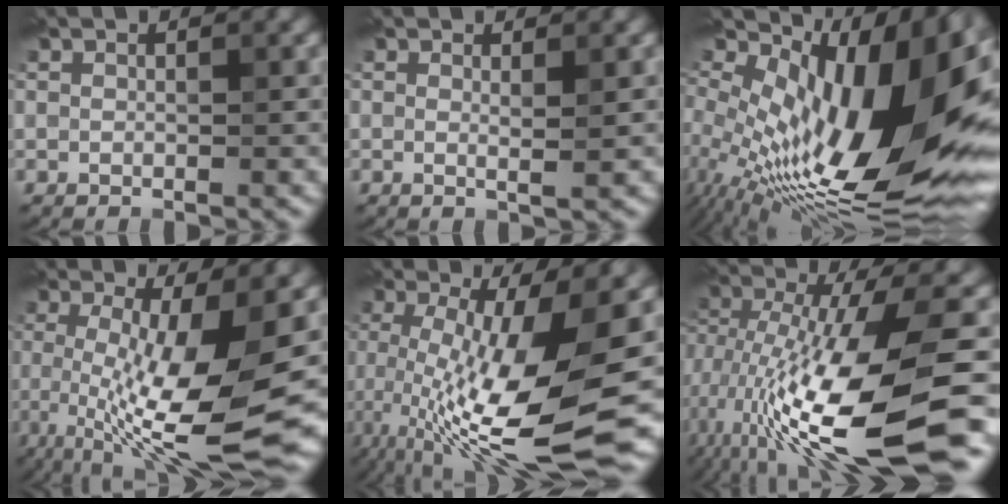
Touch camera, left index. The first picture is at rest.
{"total": 0.9, "force": [0.2, -0.1, 0.9], "torque": [-0.016, -0.002, 0.002]}
{"total": 17.8, "force": [2.9, 8.0, 15.7], "torque": [-0.251, 0.014, 0.039]}
{"total": 11.0, "force": [-1.7, 2.4, 10.6], "torque": [-0.187, -0.023, -0.025]}
{"total": 13.4, "force": [-3.2, 3.2, 12.6], "torque": [-0.223, -0.020, -0.055]}
{"total": 15.5, "force": [-5.5, 3.9, 14.0], "torque": [-0.275, -0.008, -0.092]}